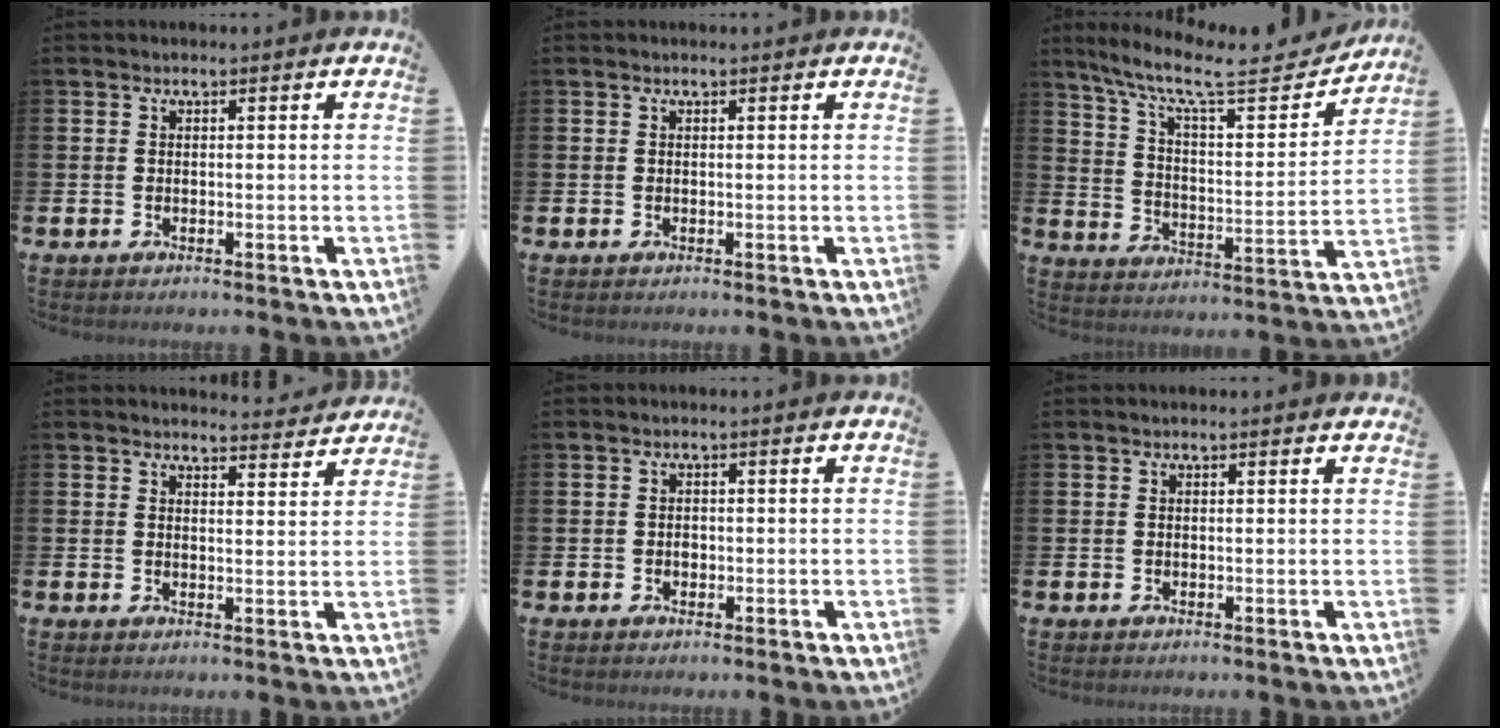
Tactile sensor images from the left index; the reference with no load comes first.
{"total": 0.0}
{"total": 10.3, "force": [8.6, 2.3, 5.2], "torque": [-0.124, -0.055, 0.140]}
{"total": 3.4, "force": [3.4, 0.2, 0.0], "torque": [0.004, -0.024, 0.059]}
{"total": 1.0, "force": [-0.2, 0.8, 0.5], "torque": [-0.007, 0.004, -0.005]}
{"total": 0.0}